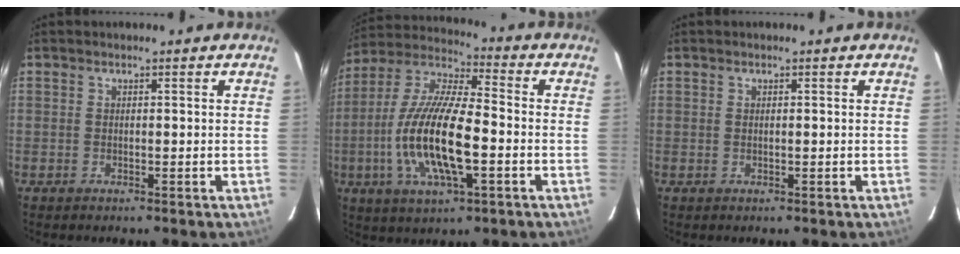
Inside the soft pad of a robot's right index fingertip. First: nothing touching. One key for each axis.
{"total": 17.3, "fx": -4.1, "fy": 5.1, "fz": 16.1, "tx": -0.326, "ty": -0.007, "tz": -0.083}
{"total": 0.0}